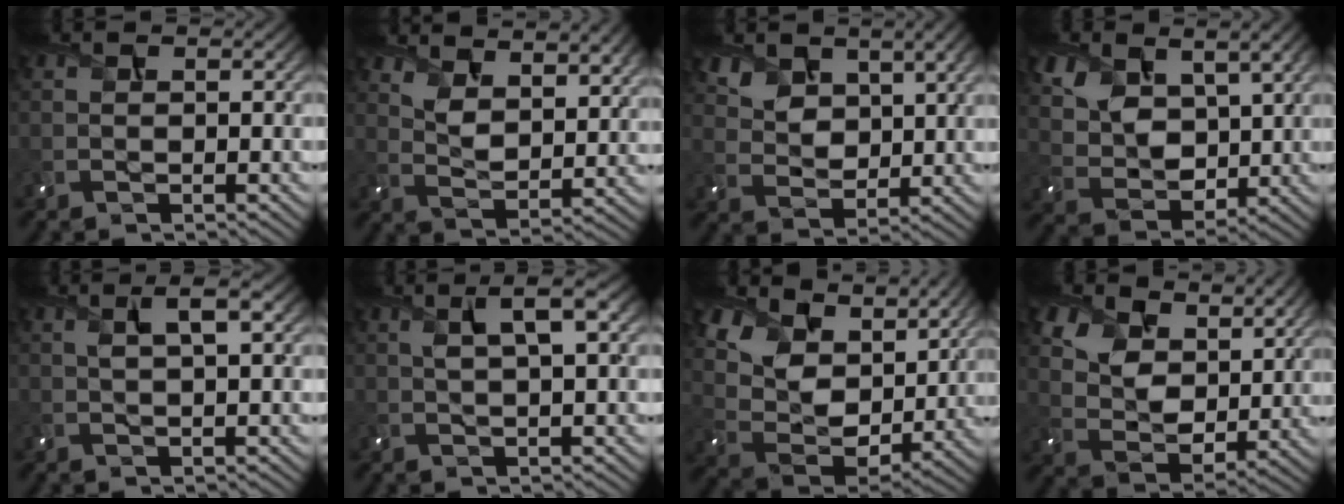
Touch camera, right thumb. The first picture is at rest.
{"total": 9.3, "force": [6.5, 3.7, 5.5], "torque": [-0.116, -0.008, 0.114]}
{"total": 6.6, "force": [4.1, 3.6, 3.7], "torque": [-0.090, -0.005, 0.076]}
{"total": 9.0, "force": [4.1, 5.5, 5.8], "torque": [-0.150, -0.006, 0.084]}
{"total": 3.1, "force": [1.1, 0.5, 2.8], "torque": [-0.053, 0.010, 0.021]}
{"total": 4.3, "force": [1.6, 0.8, 3.9], "torque": [-0.075, 0.010, 0.029]}
{"total": 13.9, "force": [9.4, 7.7, 6.8], "torque": [-0.207, 0.032, 0.153]}
{"total": 11.0, "force": [7.3, 6.3, 5.4], "torque": [-0.154, -0.013, 0.133]}